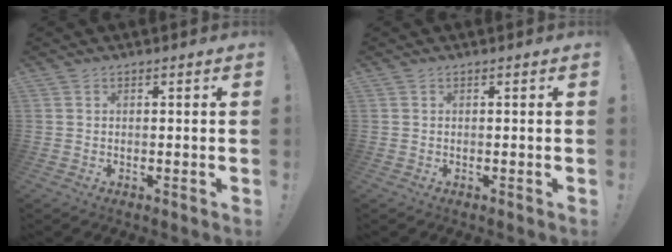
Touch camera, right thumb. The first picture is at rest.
{"total": 0.0}